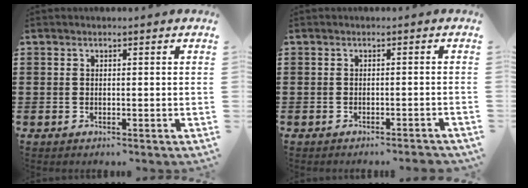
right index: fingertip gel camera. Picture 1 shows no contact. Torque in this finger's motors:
{"motor_torque": [-0.30, 0.28, -0.24, -0.14]}